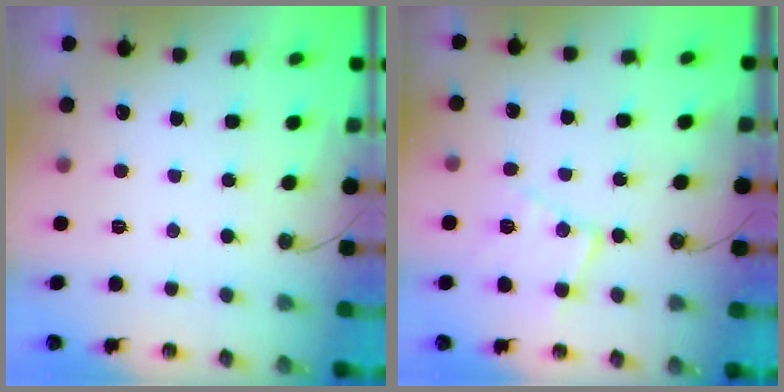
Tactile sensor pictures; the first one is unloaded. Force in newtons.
{"total": 13.2, "press": 13.1, "slide": 1.0}